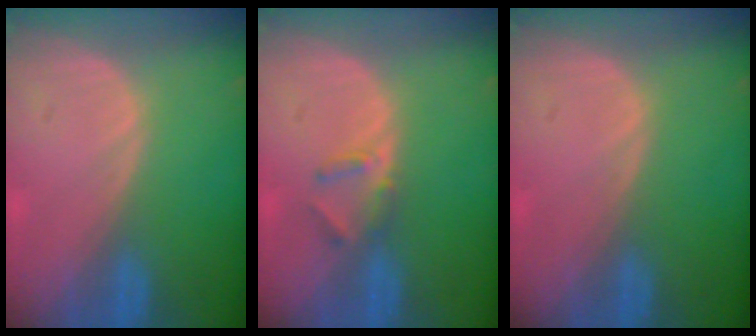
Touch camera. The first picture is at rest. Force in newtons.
{"total": 2.5, "press": 2.3, "slide": 1.0}
{"total": 0.0}